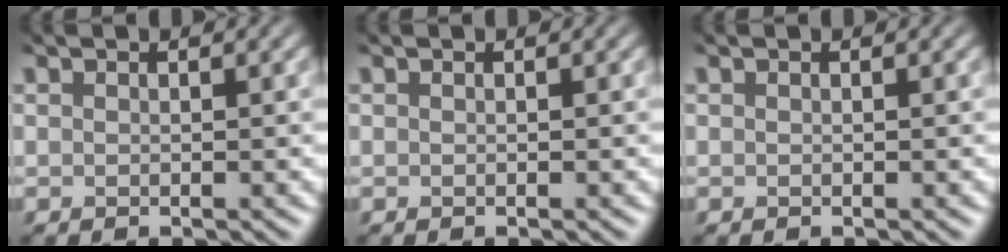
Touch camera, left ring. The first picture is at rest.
{"total": 0.0}
{"total": 0.0}